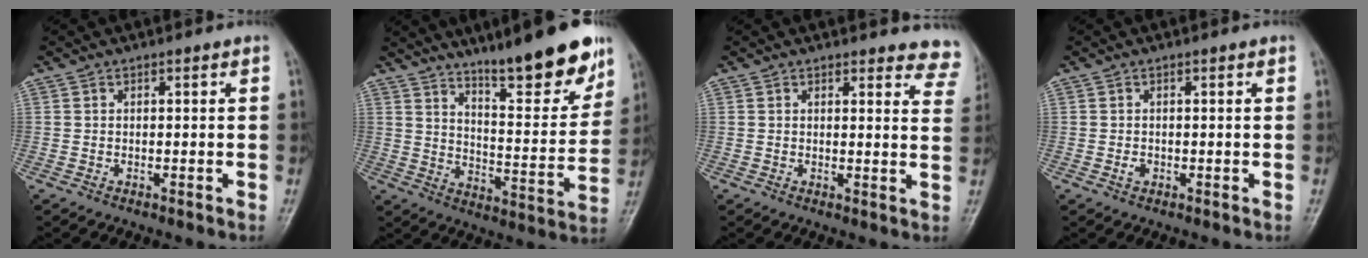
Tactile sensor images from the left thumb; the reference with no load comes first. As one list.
[{"total": 17.5, "force": [12.4, 3.6, 11.8], "torque": [-0.134, -0.077, 0.196]}, {"total": 8.7, "force": [8.2, 2.5, 0.9], "torque": [0.044, -0.047, 0.056]}, {"total": 1.0, "force": [-0.2, 0.8, 0.6], "torque": [-0.008, 0.002, -0.002]}]